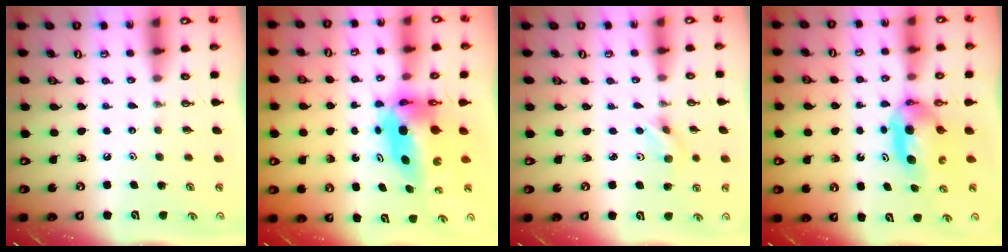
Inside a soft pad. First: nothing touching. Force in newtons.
{"total": 8.2, "press": 8.1, "slide": 0.9}
{"total": 2.9, "press": 2.7, "slide": 1.2}
{"total": 9.8, "press": 4.7, "slide": 8.5}